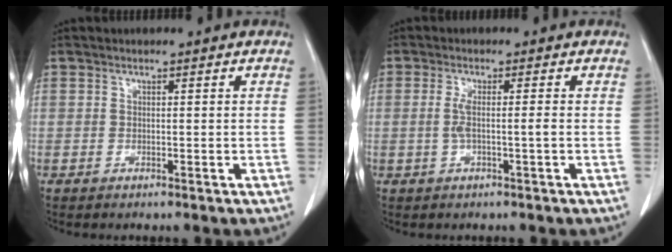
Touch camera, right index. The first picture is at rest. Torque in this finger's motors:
{"motor_torque": [0.43, -0.11, 0.22, 0.07]}